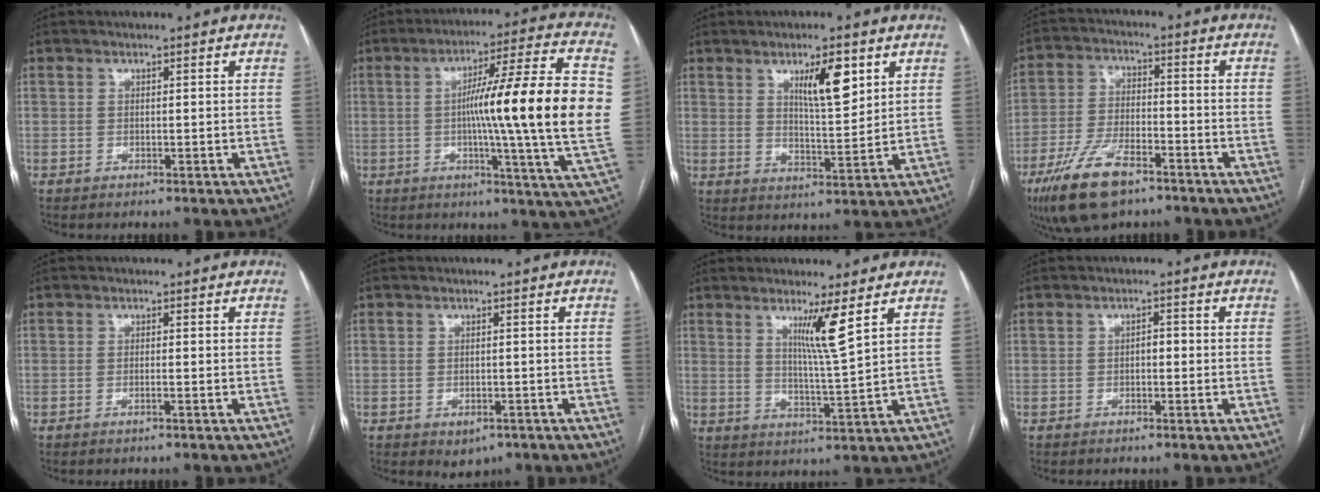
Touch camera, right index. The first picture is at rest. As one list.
[{"total": 22.9, "force": [1.0, -0.7, 22.9], "torque": [-0.279, 0.014, 0.001]}, {"total": 7.7, "force": [3.8, 1.7, 6.4], "torque": [-0.108, -0.004, 0.066]}, {"total": 11.7, "force": [-7.5, 4.4, 7.9], "torque": [-0.165, -0.008, -0.134]}, {"total": 0.8, "force": [-0.4, -0.1, 0.7], "torque": [-0.017, -0.001, -0.006]}, {"total": 2.9, "force": [-1.5, 1.9, 1.6], "torque": [-0.016, 0.000, -0.008]}, {"total": 6.1, "force": [3.2, -1.4, 5.0], "torque": [-0.088, -0.019, 0.058]}, {"total": 1.4, "force": [-0.3, 0.7, 1.2], "torque": [-0.013, 0.006, -0.007]}]